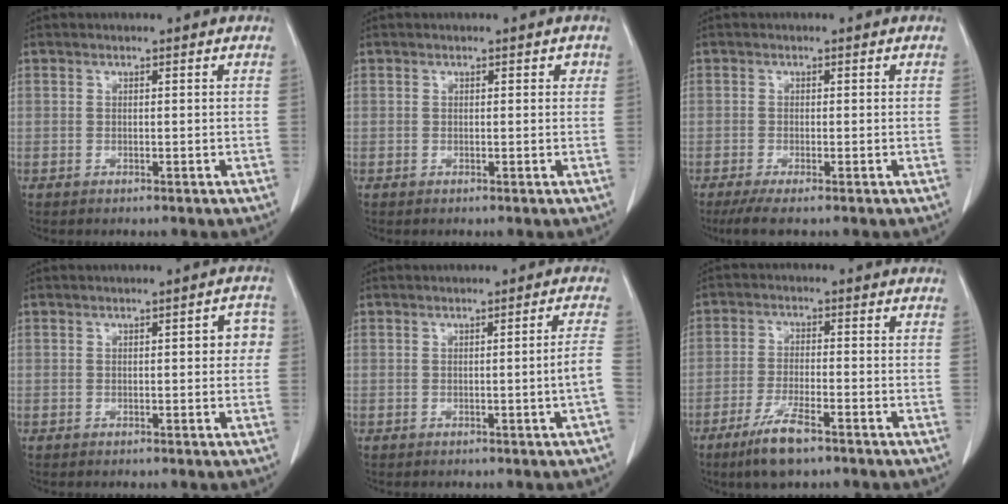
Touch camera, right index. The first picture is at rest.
{"total": 0.9, "force": [0.4, 0.6, 0.6], "torque": [-0.004, 0.004, 0.002]}
{"total": 3.3, "force": [-2.3, 0.3, 2.4], "torque": [-0.048, -0.012, -0.041]}
{"total": 3.4, "force": [0.3, 1.3, 3.1], "torque": [-0.027, 0.012, -0.001]}
{"total": 3.3, "force": [-1.0, -0.9, 3.0], "torque": [-0.037, -0.004, -0.014]}
{"total": 7.0, "force": [-4.7, 1.1, 5.1], "torque": [-0.104, -0.013, -0.082]}